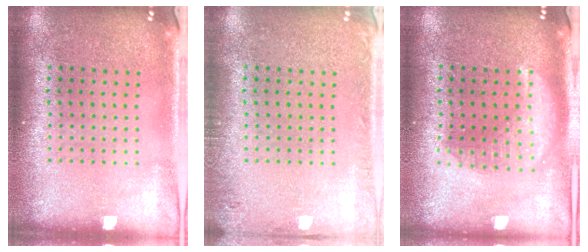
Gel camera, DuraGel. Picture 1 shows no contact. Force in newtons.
{"total": 1.4, "press": 1.4, "slide": 0.1}
{"total": 1.8, "press": 1.8, "slide": 0.2}